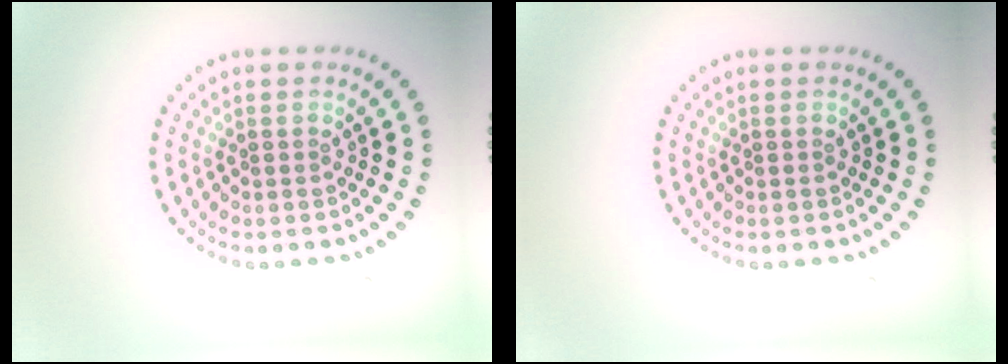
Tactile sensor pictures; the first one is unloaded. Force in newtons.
{"total": 0.0}